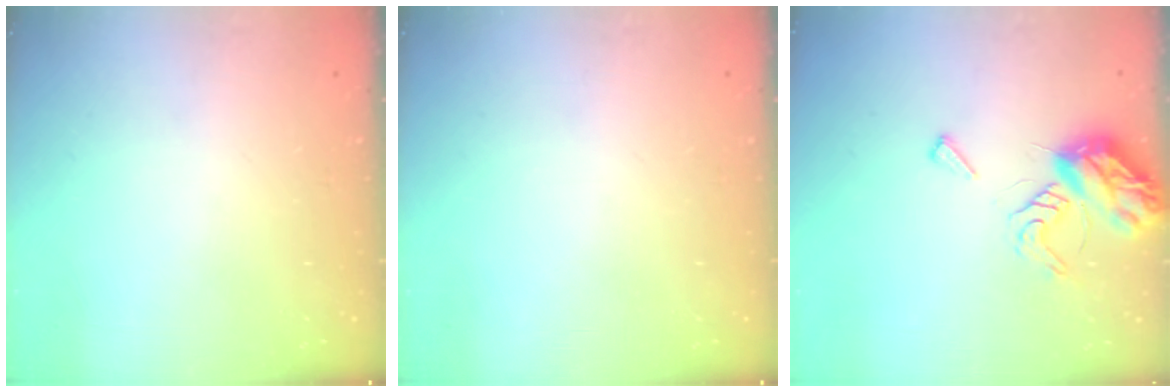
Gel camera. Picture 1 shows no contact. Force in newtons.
{"total": 0.0}
{"total": 8.1, "press": 8.1, "slide": 0.8}